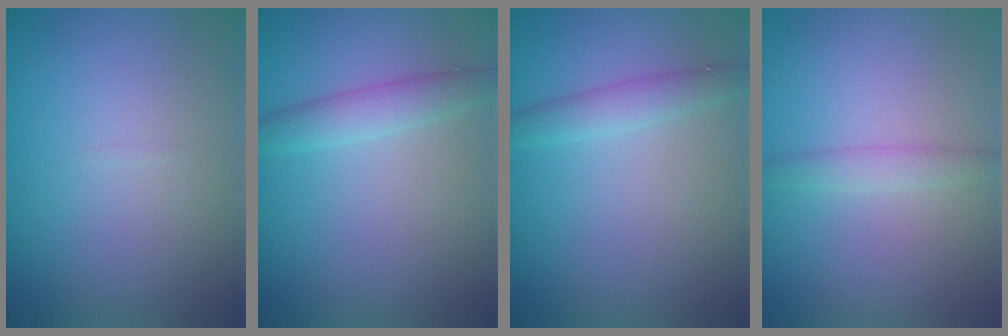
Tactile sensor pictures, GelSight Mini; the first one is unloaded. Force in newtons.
{"total": 2.3, "press": 2.3, "slide": 0.0}
{"total": 1.9, "press": 1.9, "slide": 0.1}
{"total": 1.5, "press": 1.5, "slide": 0.1}